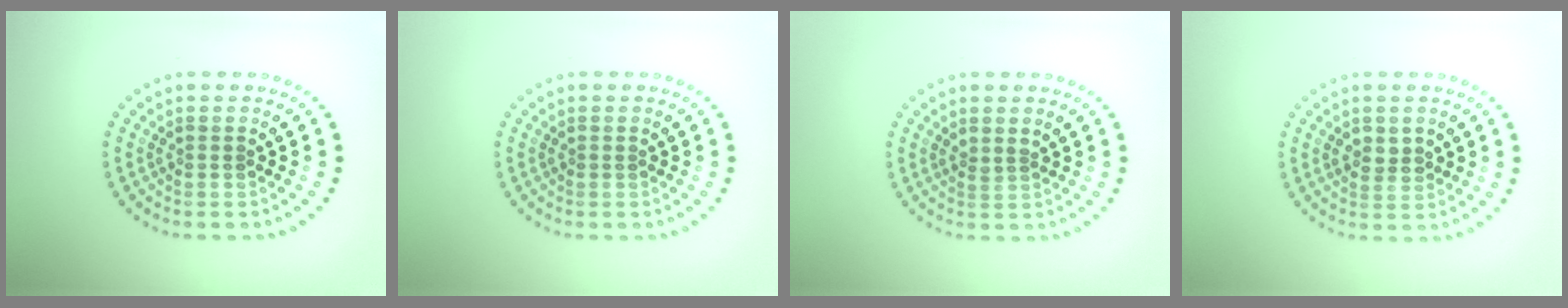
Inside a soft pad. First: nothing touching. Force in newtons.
{"total": 0.0}
{"total": 0.7, "press": 0.3, "slide": 0.6}
{"total": 1.6, "press": 1.6, "slide": 0.4}